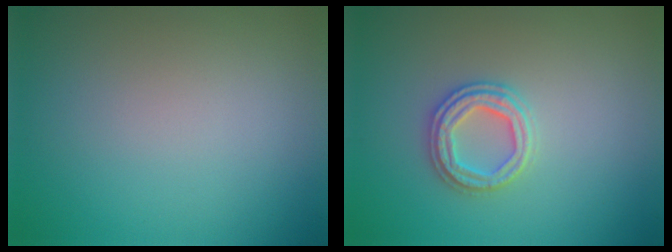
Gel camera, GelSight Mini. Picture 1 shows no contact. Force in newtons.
{"total": 2.7, "press": 2.7, "slide": 0.3}